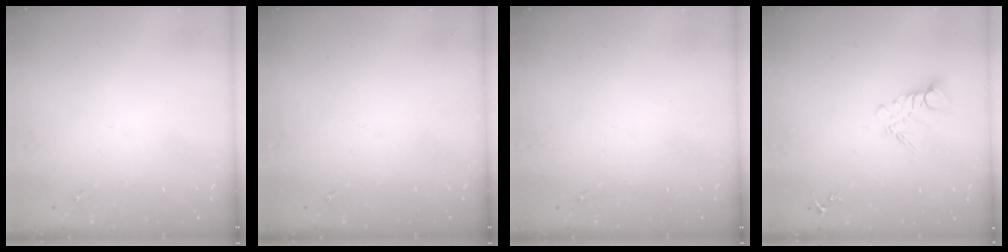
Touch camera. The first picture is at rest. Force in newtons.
{"total": 0.0}
{"total": 0.0}
{"total": 9.1, "press": 9.1, "slide": 0.9}